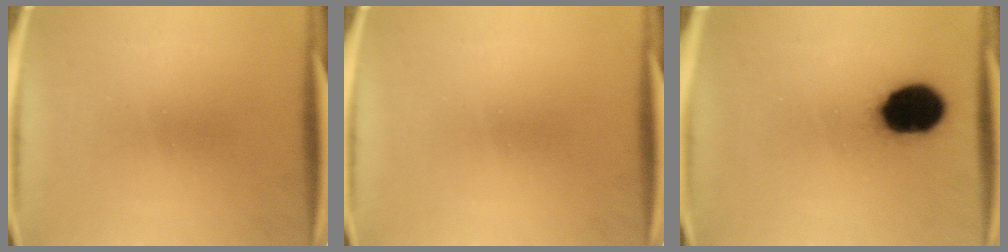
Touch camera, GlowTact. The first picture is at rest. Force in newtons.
{"total": 0.0}
{"total": 15.3}